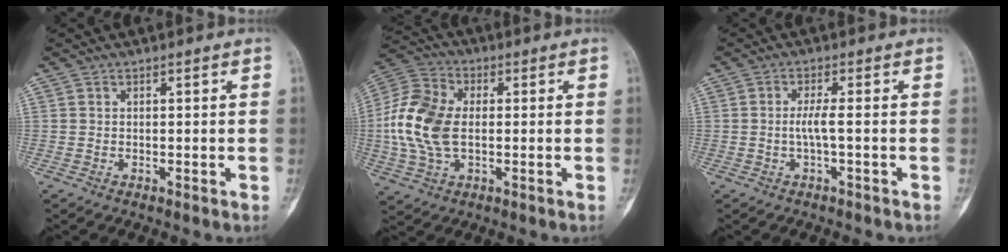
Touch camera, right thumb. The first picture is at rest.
{"total": 14.3, "force": [-0.1, 8.9, 11.2], "torque": [-0.240, 0.018, -0.005]}
{"total": 2.9, "force": [-0.5, 0.1, 2.9], "torque": [-0.067, 0.003, -0.012]}